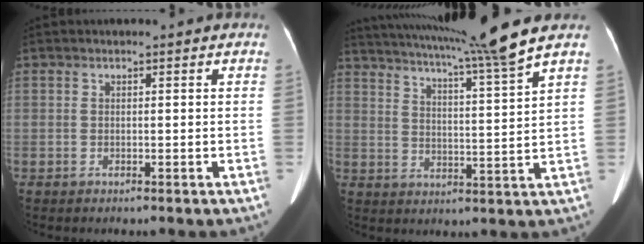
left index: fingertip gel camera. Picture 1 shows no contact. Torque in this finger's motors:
{"motor_torque": [0.25, -1.04, 0.18, 0.11]}